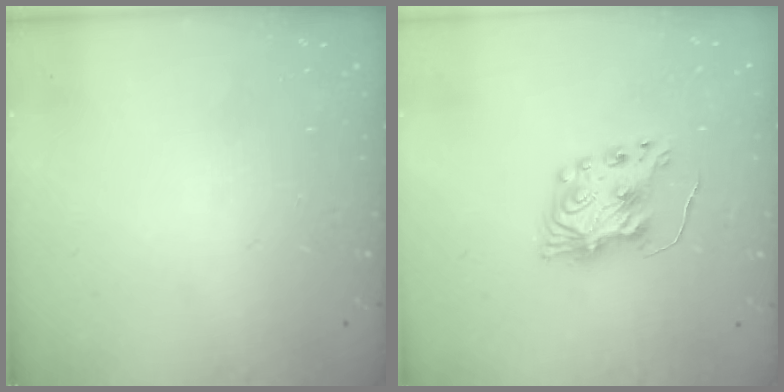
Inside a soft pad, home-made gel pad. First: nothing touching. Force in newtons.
{"total": 8.0, "press": 8.0, "slide": 0.2}